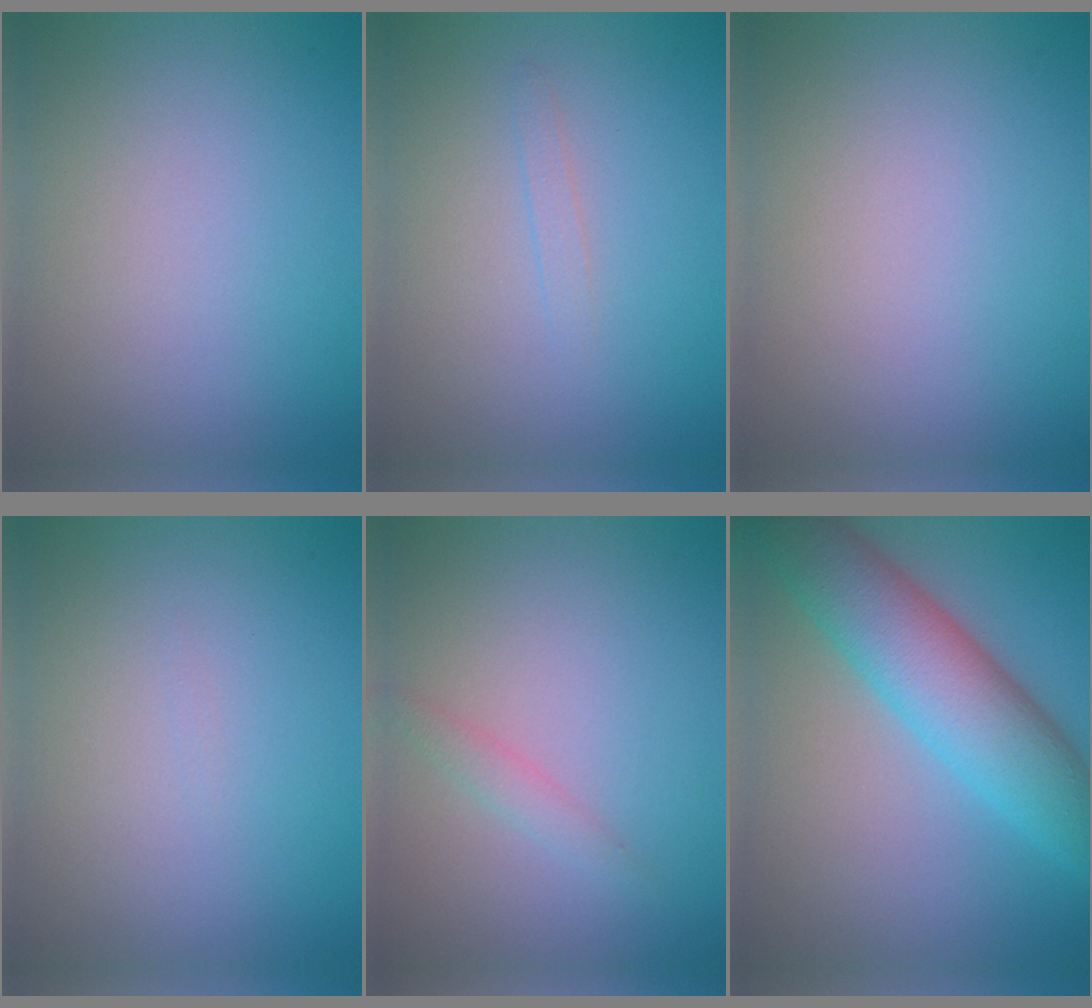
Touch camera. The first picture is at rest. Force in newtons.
{"total": 0.8, "press": 0.8, "slide": 0.0}
{"total": 0.0}
{"total": 0.0}
{"total": 1.3, "press": 1.3, "slide": 0.0}
{"total": 8.8, "press": 8.8, "slide": 0.2}